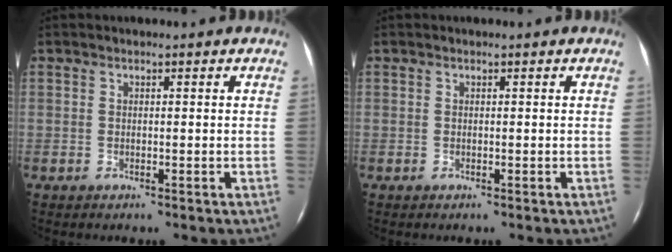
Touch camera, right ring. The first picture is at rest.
{"total": 0.0}